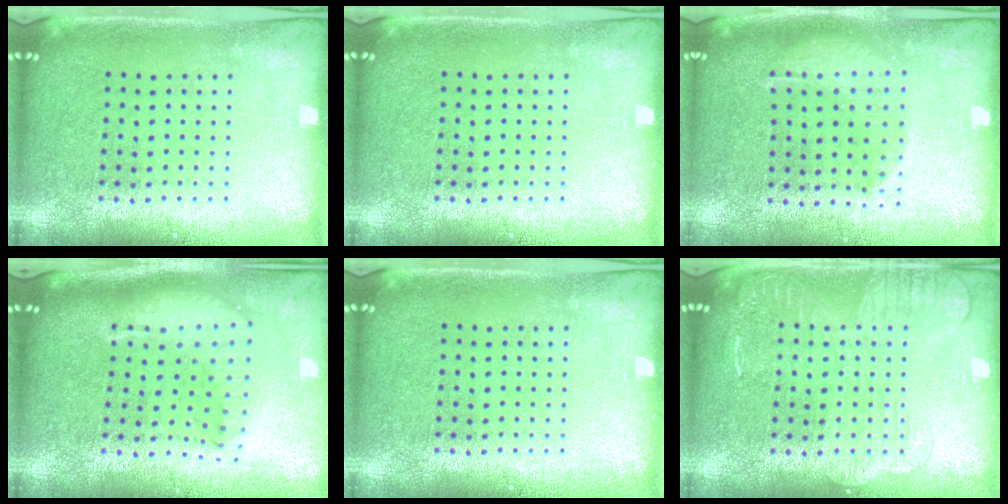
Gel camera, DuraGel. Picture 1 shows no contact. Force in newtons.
{"total": 0.0}
{"total": 1.1, "press": 1.1, "slide": 0.2}
{"total": 2.2, "press": 1.7, "slide": 1.4}
{"total": 0.0}
{"total": 2.8, "press": 2.8, "slide": 0.3}